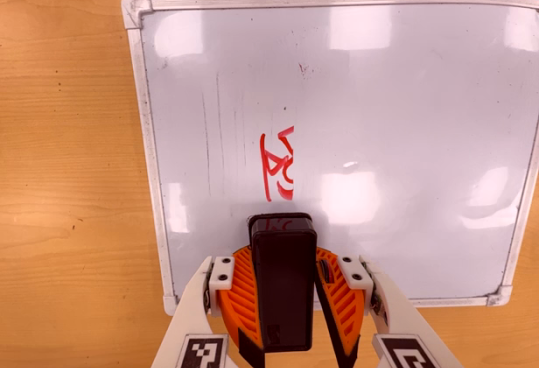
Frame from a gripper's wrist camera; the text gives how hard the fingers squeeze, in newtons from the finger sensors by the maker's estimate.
{"total": 9.8, "left": 9.6, "right": 9.9}